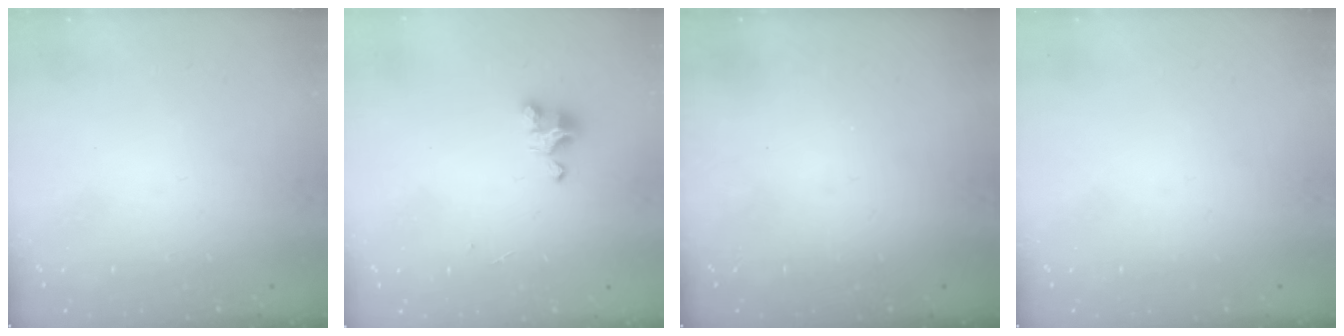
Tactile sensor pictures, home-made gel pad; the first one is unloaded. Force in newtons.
{"total": 3.9, "press": 3.9, "slide": 0.3}
{"total": 0.0}
{"total": 0.0}